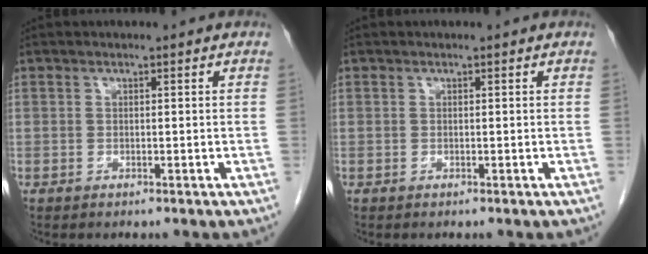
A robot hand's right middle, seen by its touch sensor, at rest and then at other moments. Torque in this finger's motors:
{"motor_torque": [0.00, 0.00, 0.00, 0.00]}